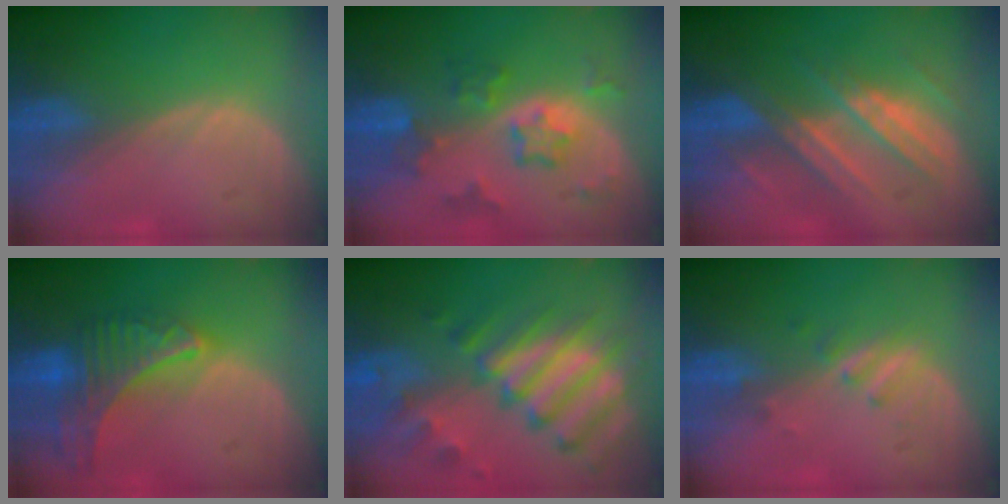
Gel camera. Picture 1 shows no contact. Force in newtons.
{"total": 7.4, "press": 6.6, "slide": 3.4}
{"total": 7.3, "press": 7.3, "slide": 0.1}
{"total": 9.3, "press": 8.2, "slide": 4.5}
{"total": 11.9, "press": 10.3, "slide": 5.9}
{"total": 2.8, "press": 2.6, "slide": 1.2}